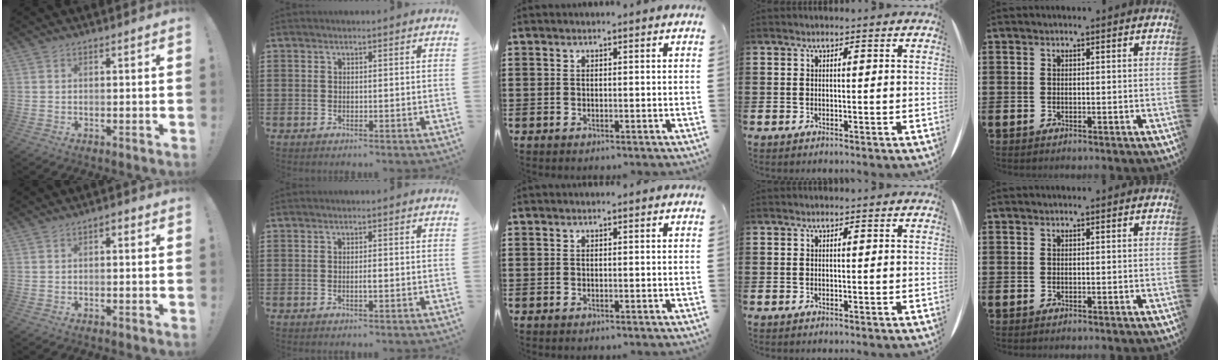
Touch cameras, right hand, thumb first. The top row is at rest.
{"thumb": {"total": 1.5, "force": [-1.0, 0.9, 0.6], "torque": [-0.013, 0.008, -0.019]}, "index": {"total": 1.1, "force": [-0.3, 0.2, 1.1], "torque": [-0.021, -0.001, -0.005]}}